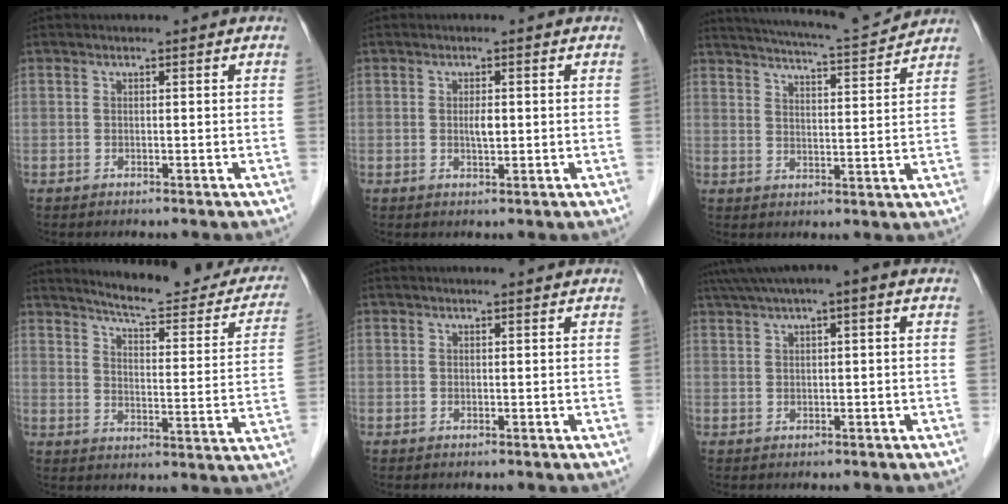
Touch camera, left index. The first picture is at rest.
{"total": 1.7, "force": [0.0, 0.5, 1.6], "torque": [-0.032, 0.000, 0.000]}
{"total": 13.0, "force": [12.3, 0.2, 4.2], "torque": [-0.077, 0.001, 0.172]}
{"total": 20.3, "force": [18.2, 3.6, 8.2], "torque": [-0.094, -0.046, 0.216]}
{"total": 1.6, "force": [1.5, 0.0, 0.6], "torque": [-0.009, 0.011, 0.021]}
{"total": 6.5, "force": [3.9, 0.4, 5.2], "torque": [-0.094, 0.040, 0.063]}